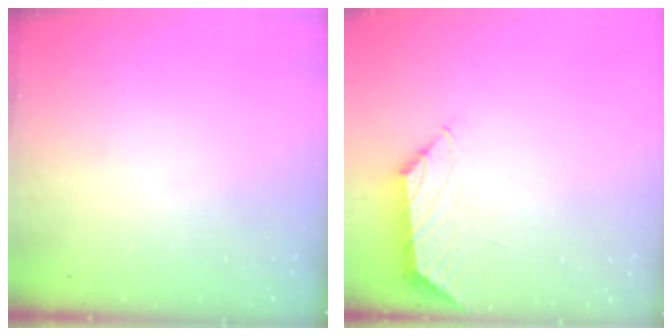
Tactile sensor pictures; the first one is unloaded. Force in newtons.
{"total": 1.1, "press": 1.0, "slide": 0.5}